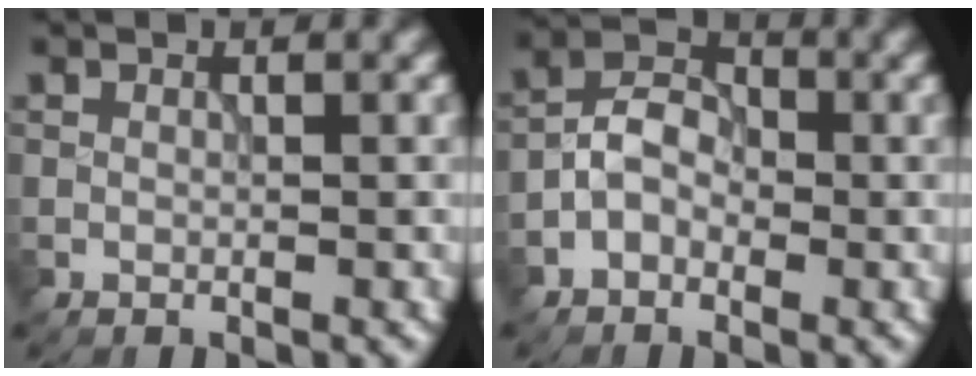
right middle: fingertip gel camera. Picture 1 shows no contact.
{"total": 3.2, "force": [-1.3, 2.2, 1.9], "torque": [-0.032, 0.014, -0.031]}